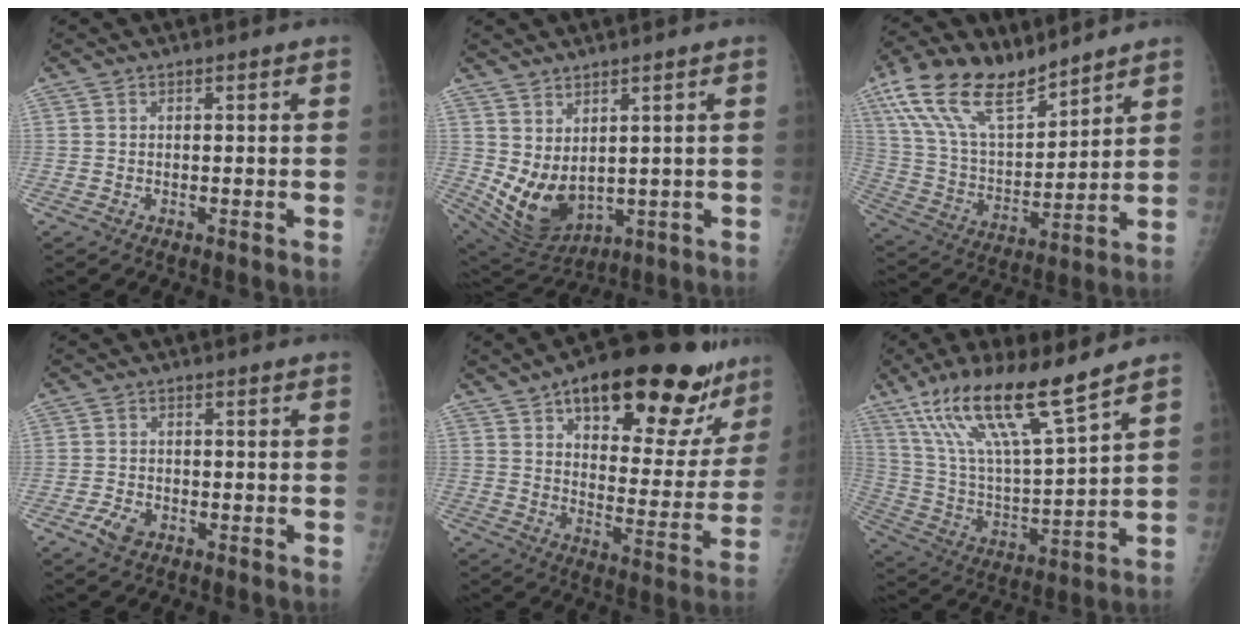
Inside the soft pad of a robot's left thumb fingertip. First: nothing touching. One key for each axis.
{"total": 10.1, "fx": 1.6, "fy": 6.0, "fz": 8.0, "tx": -0.135, "ty": -0.029, "tz": 0.060}
{"total": 18.2, "fx": 13.2, "fy": 7.1, "fz": 10.4, "tx": -0.174, "ty": -0.049, "tz": 0.258}
{"total": 3.1, "fx": -1.6, "fy": 1.9, "fz": 1.8, "tx": -0.035, "ty": 0.004, "tz": -0.027}
{"total": 26.9, "fx": 17.2, "fy": 10.9, "fz": 17.7, "tx": -0.200, "ty": -0.052, "tz": 0.245}
{"total": 19.3, "fx": 13.0, "fy": 3.1, "fz": 14.0, "tx": -0.250, "ty": -0.055, "tz": 0.250}